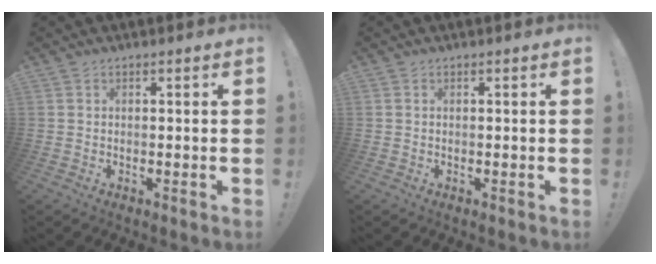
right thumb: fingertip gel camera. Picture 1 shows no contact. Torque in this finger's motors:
{"motor_torque": [-0.09, -0.12, -0.16, 0.09, -0.02]}